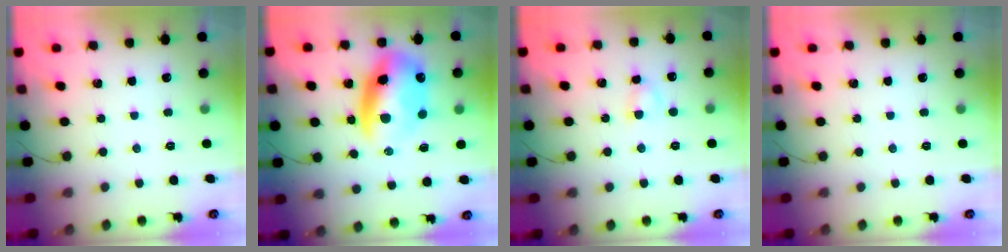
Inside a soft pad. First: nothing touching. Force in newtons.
{"total": 13.9, "press": 13.5, "slide": 3.4}
{"total": 2.8, "press": 2.6, "slide": 1.2}
{"total": 0.0}